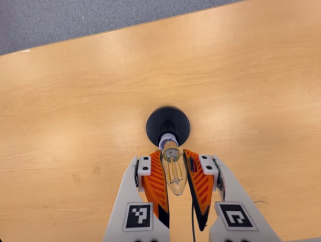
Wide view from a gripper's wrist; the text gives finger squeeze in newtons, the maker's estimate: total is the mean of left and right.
{"total": 21.6, "left": 23.9, "right": 19.4}